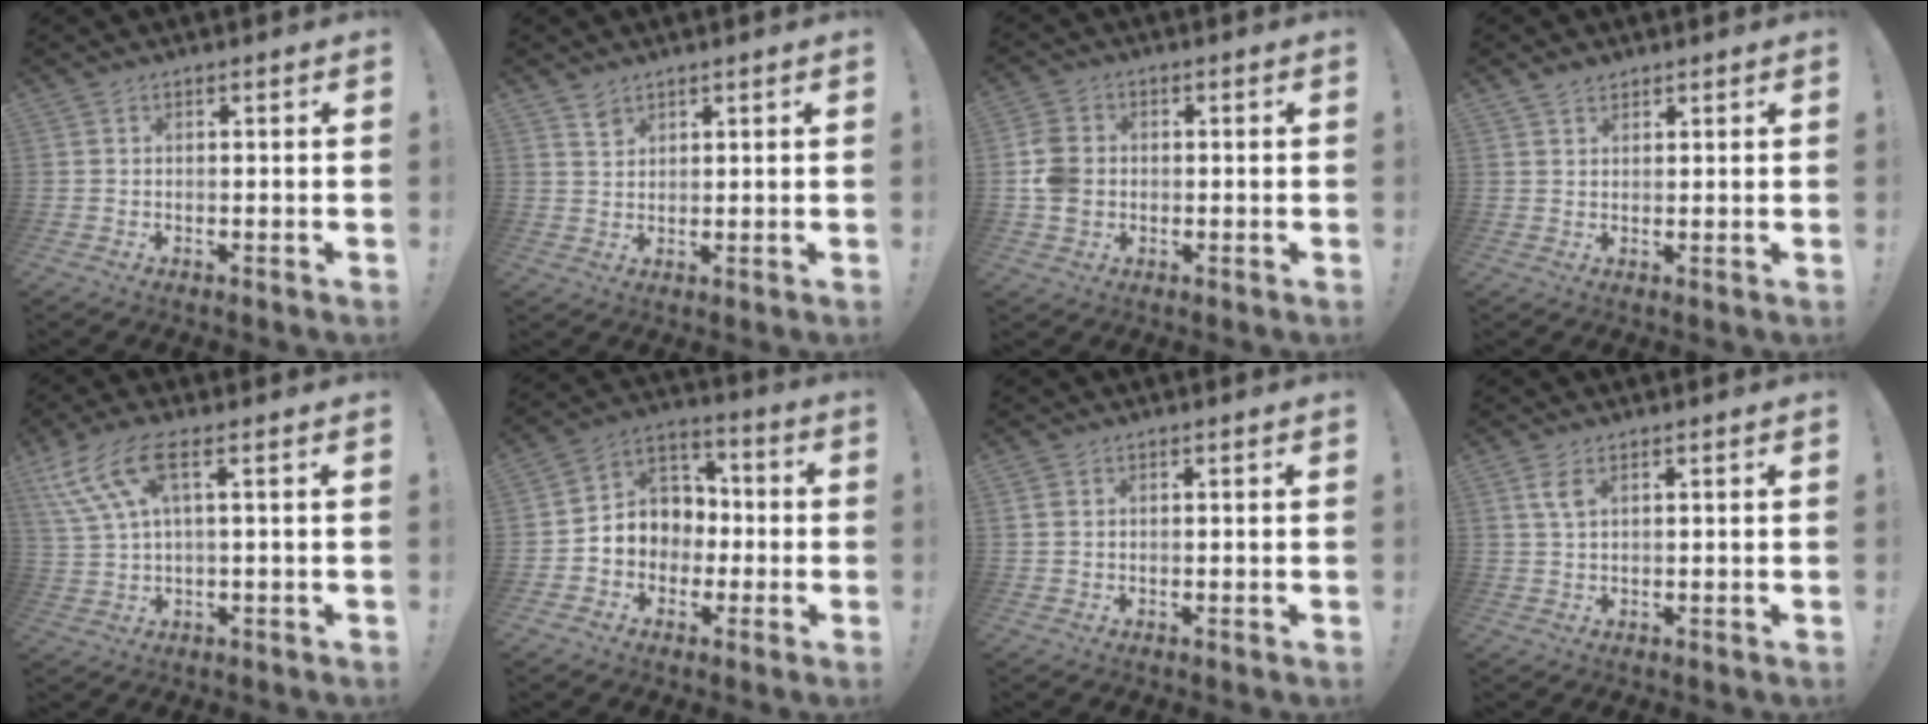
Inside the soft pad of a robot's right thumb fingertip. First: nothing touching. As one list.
[{"total": 3.7, "force": [2.7, 2.3, 0.9], "torque": [-0.003, -0.019, 0.049]}, {"total": 8.7, "force": [-0.3, 7.1, 5.0], "torque": [-0.109, 0.011, -0.004]}, {"total": 2.5, "force": [2.0, 1.3, 0.6], "torque": [-0.013, -0.008, 0.039]}, {"total": 11.2, "force": [4.6, 3.9, 9.5], "torque": [-0.188, -0.004, 0.090]}, {"total": 9.3, "force": [-1.3, 8.8, 2.7], "torque": [-0.044, 0.011, -0.013]}, {"total": 1.3, "force": [0.6, 1.0, 0.6], "torque": [-0.007, 0.001, 0.011]}, {"total": 3.7, "force": [1.6, 1.6, 3.0], "torque": [-0.055, 0.000, 0.029]}]